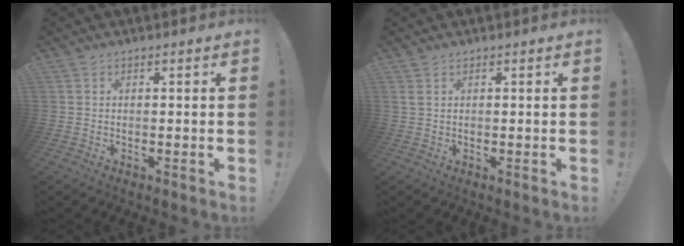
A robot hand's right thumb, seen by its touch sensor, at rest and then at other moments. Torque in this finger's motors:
{"motor_torque": [0.10, -0.28, -0.21, 0.01, 0.06]}